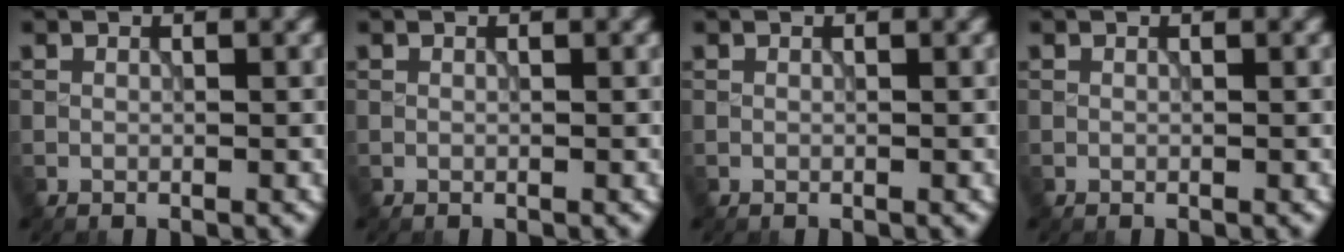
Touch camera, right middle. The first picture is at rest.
{"total": 0.0}
{"total": 0.0}
{"total": 0.0}